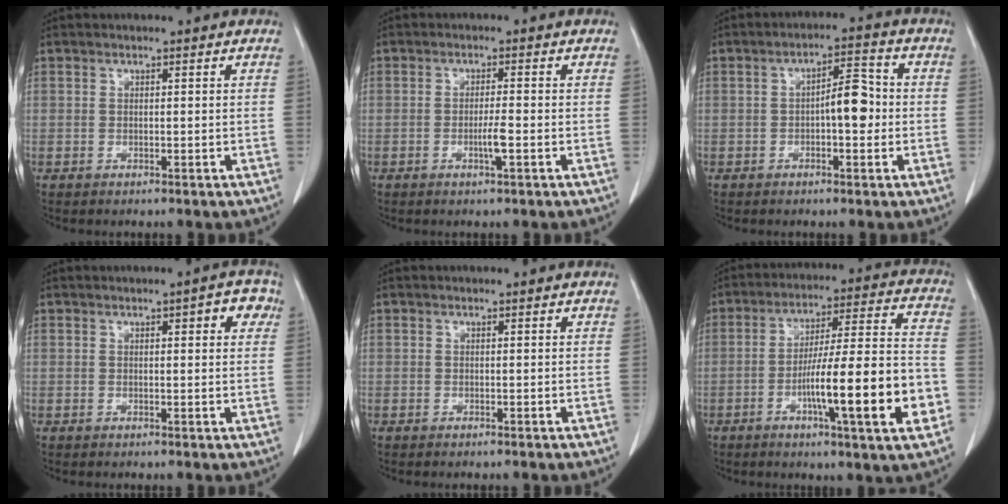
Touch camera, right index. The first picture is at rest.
{"total": 2.4, "force": [-0.7, -0.1, 2.3], "torque": [-0.040, -0.001, -0.011]}
{"total": 5.4, "force": [-0.4, 1.8, 5.1], "torque": [-0.074, 0.021, -0.005]}
{"total": 3.4, "force": [1.4, 1.0, 3.0], "torque": [-0.032, 0.008, 0.014]}
{"total": 0.0}
{"total": 17.8, "force": [-5.3, 0.8, 17.0], "torque": [-0.248, 0.006, -0.078]}